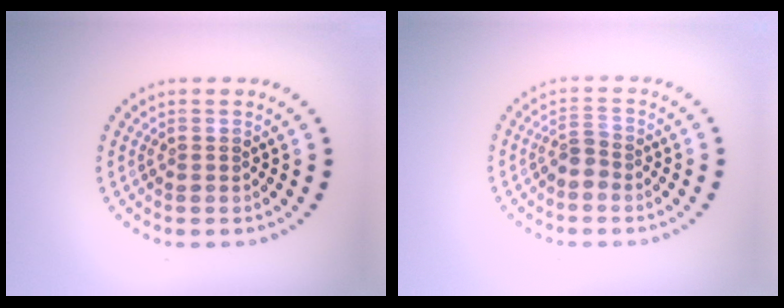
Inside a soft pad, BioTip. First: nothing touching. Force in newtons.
{"total": 1.7, "press": 1.3, "slide": 1.2}